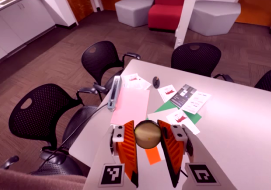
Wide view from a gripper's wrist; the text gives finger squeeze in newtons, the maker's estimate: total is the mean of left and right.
{"total": 12.4, "left": 12.2, "right": 12.6}